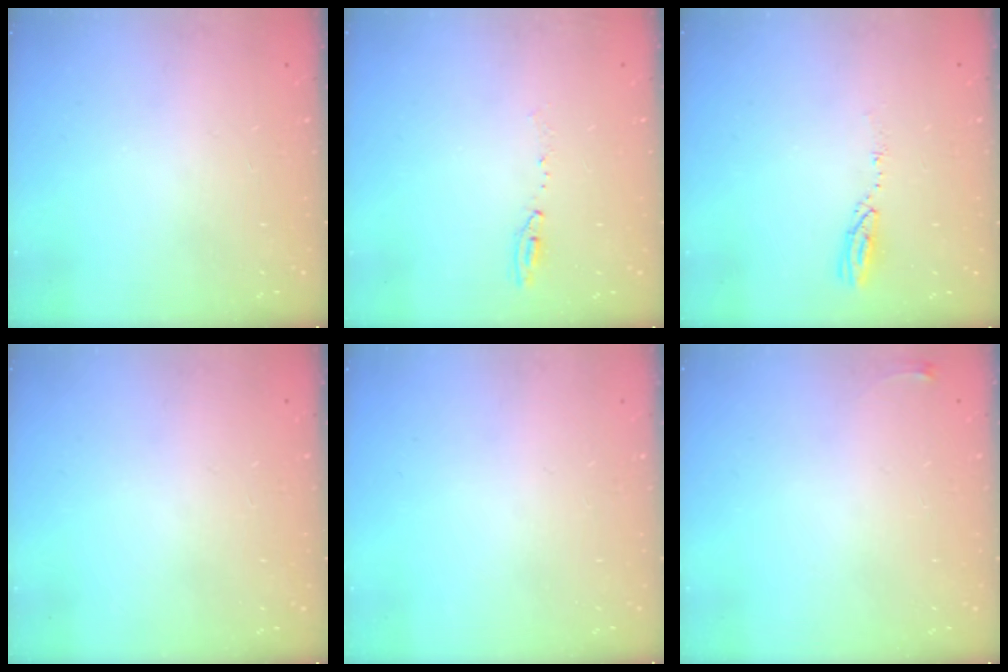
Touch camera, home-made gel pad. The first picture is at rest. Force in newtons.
{"total": 5.7, "press": 5.7, "slide": 0.7}
{"total": 3.8, "press": 3.8, "slide": 0.2}
{"total": 0.0}
{"total": 0.0}
{"total": 2.6, "press": 2.6, "slide": 0.6}